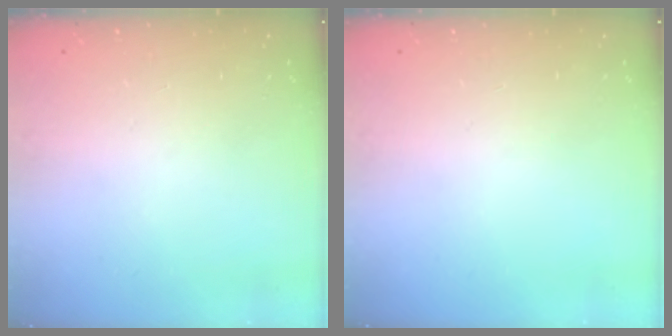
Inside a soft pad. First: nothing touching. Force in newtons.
{"total": 0.0}